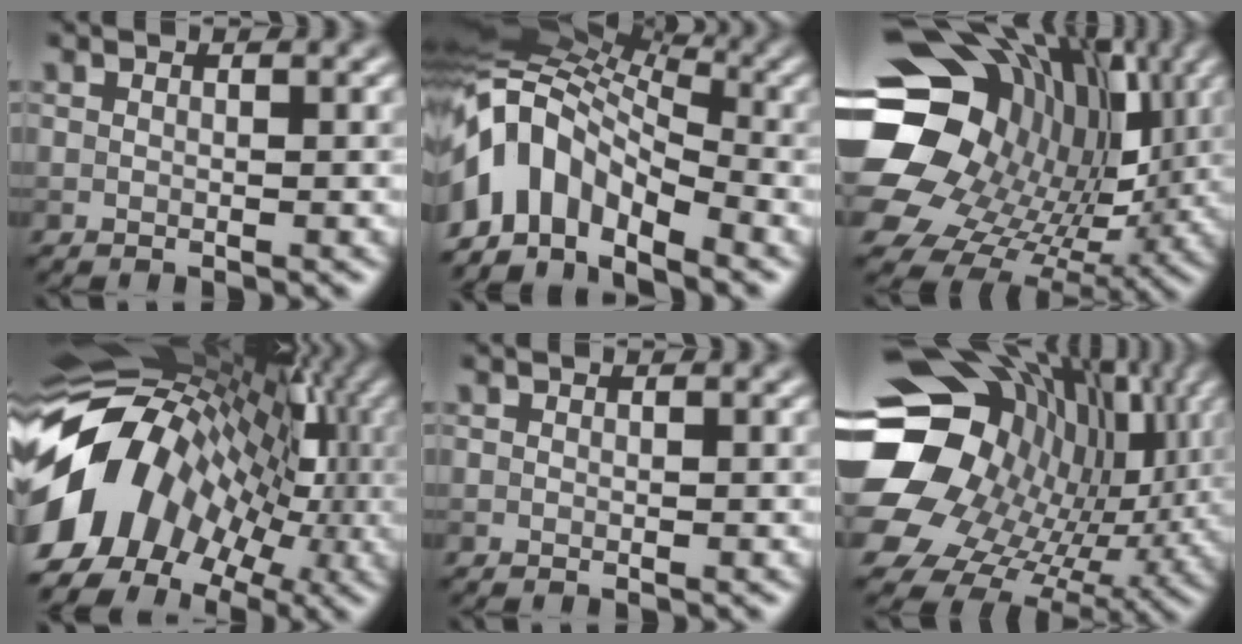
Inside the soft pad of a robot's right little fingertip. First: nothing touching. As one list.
[{"total": 8.6, "force": [-3.8, 5.3, 5.5], "torque": [-0.095, 0.012, -0.086]}, {"total": 20.3, "force": [2.2, 17.3, 10.3], "torque": [-0.197, -0.012, 0.042]}, {"total": 16.0, "force": [-2.2, 11.4, 10.9], "torque": [-0.197, 0.008, -0.050]}, {"total": 0.0}, {"total": 19.4, "force": [1.6, 15.6, 11.4], "torque": [-0.201, -0.040, 0.048]}]